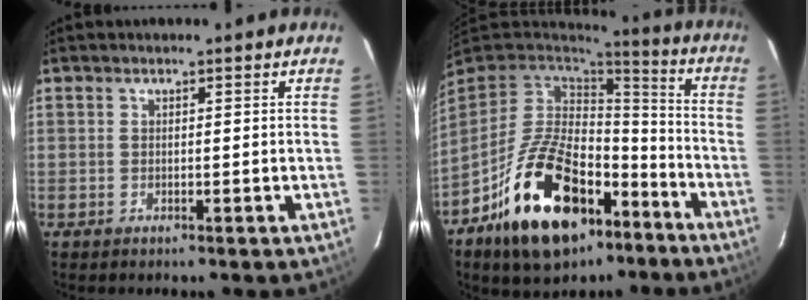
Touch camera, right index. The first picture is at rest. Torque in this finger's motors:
{"motor_torque": [0.87, -0.68, 1.06, 0.21]}